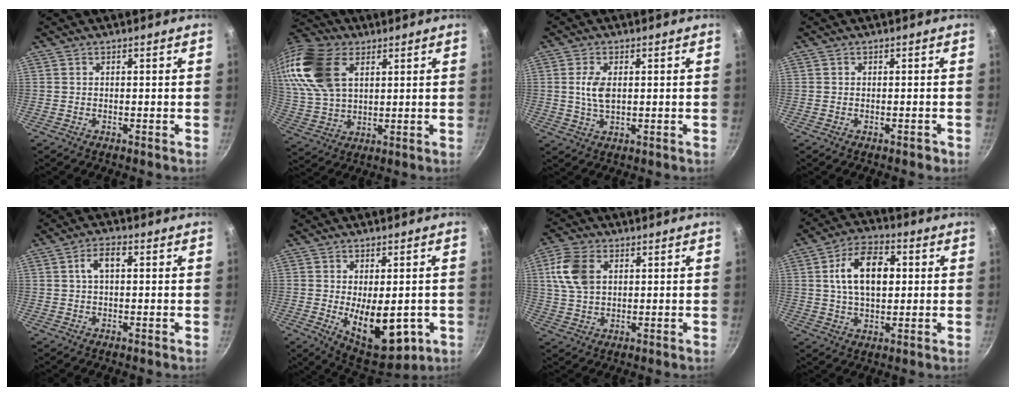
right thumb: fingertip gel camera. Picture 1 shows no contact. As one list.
[{"total": 19.3, "force": [7.4, 12.0, 13.2], "torque": [-0.272, -0.004, 0.145]}, {"total": 4.9, "force": [0.6, 2.6, 4.1], "torque": [-0.082, -0.003, 0.013]}, {"total": 0.9, "force": [-0.5, 0.6, 0.4], "torque": [0.003, 0.010, -0.002]}, {"total": 4.0, "force": [0.8, 2.1, 3.3], "torque": [-0.059, 0.011, 0.011]}, {"total": 13.8, "force": [-2.5, 7.3, 11.4], "torque": [-0.130, -0.019, -0.014]}, {"total": 9.4, "force": [2.6, 6.2, 6.5], "torque": [-0.119, 0.004, 0.048]}, {"total": 12.7, "force": [2.2, 7.8, 9.8], "torque": [-0.148, 0.011, 0.031]}]